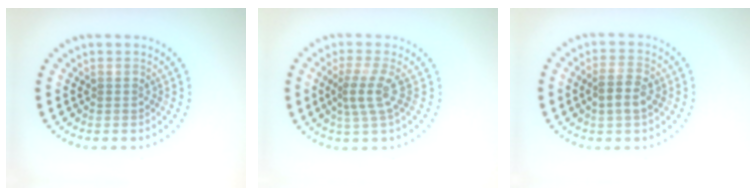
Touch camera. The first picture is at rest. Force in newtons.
{"total": 2.6, "press": 1.8, "slide": 1.9}
{"total": 2.8, "press": 2.8, "slide": 0.4}